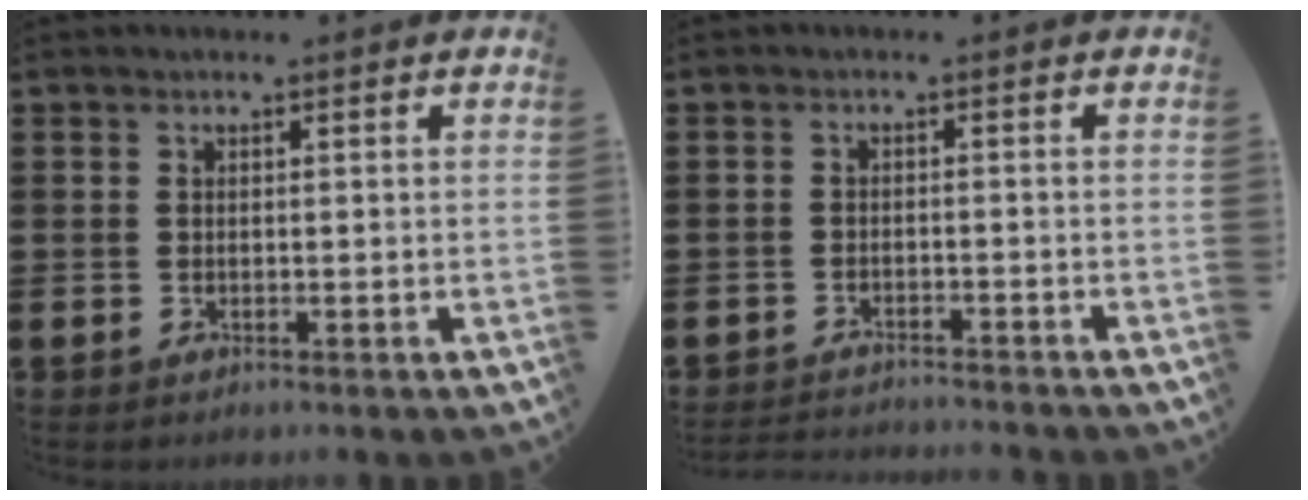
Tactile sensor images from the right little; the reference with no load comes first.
{"total": 1.9, "force": [-1.8, -0.2, 0.0], "torque": [-0.002, 0.003, -0.039]}